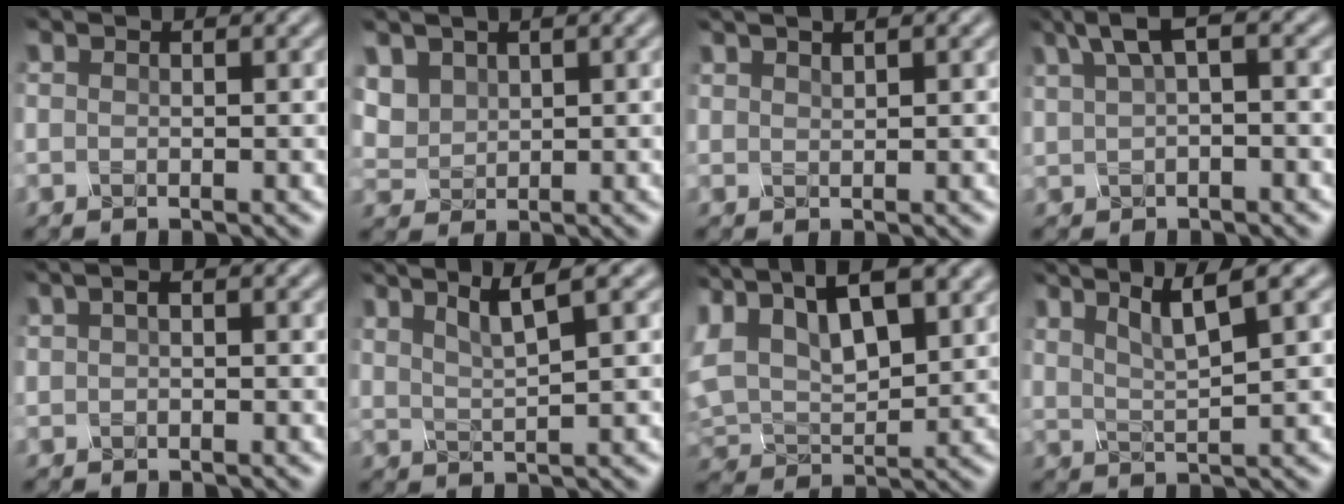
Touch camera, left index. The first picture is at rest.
{"total": 2.7, "force": [1.2, 2.0, 1.3], "torque": [-0.042, 0.001, 0.025]}
{"total": 0.8, "force": [0.7, 0.1, 0.3], "torque": [-0.005, 0.003, 0.016]}
{"total": 3.7, "force": [1.3, 1.5, 3.1], "torque": [-0.070, 0.014, 0.026]}
{"total": 1.1, "force": [0.1, 0.7, 0.9], "torque": [-0.017, 0.006, 0.004]}
{"total": 3.3, "force": [2.1, 0.5, 2.5], "torque": [-0.042, 0.007, 0.041]}
{"total": 11.6, "force": [5.4, 6.0, 8.4], "torque": [-0.188, 0.041, 0.093]}
{"total": 3.8, "force": [2.3, 0.5, 2.9], "torque": [-0.052, 0.007, 0.046]}